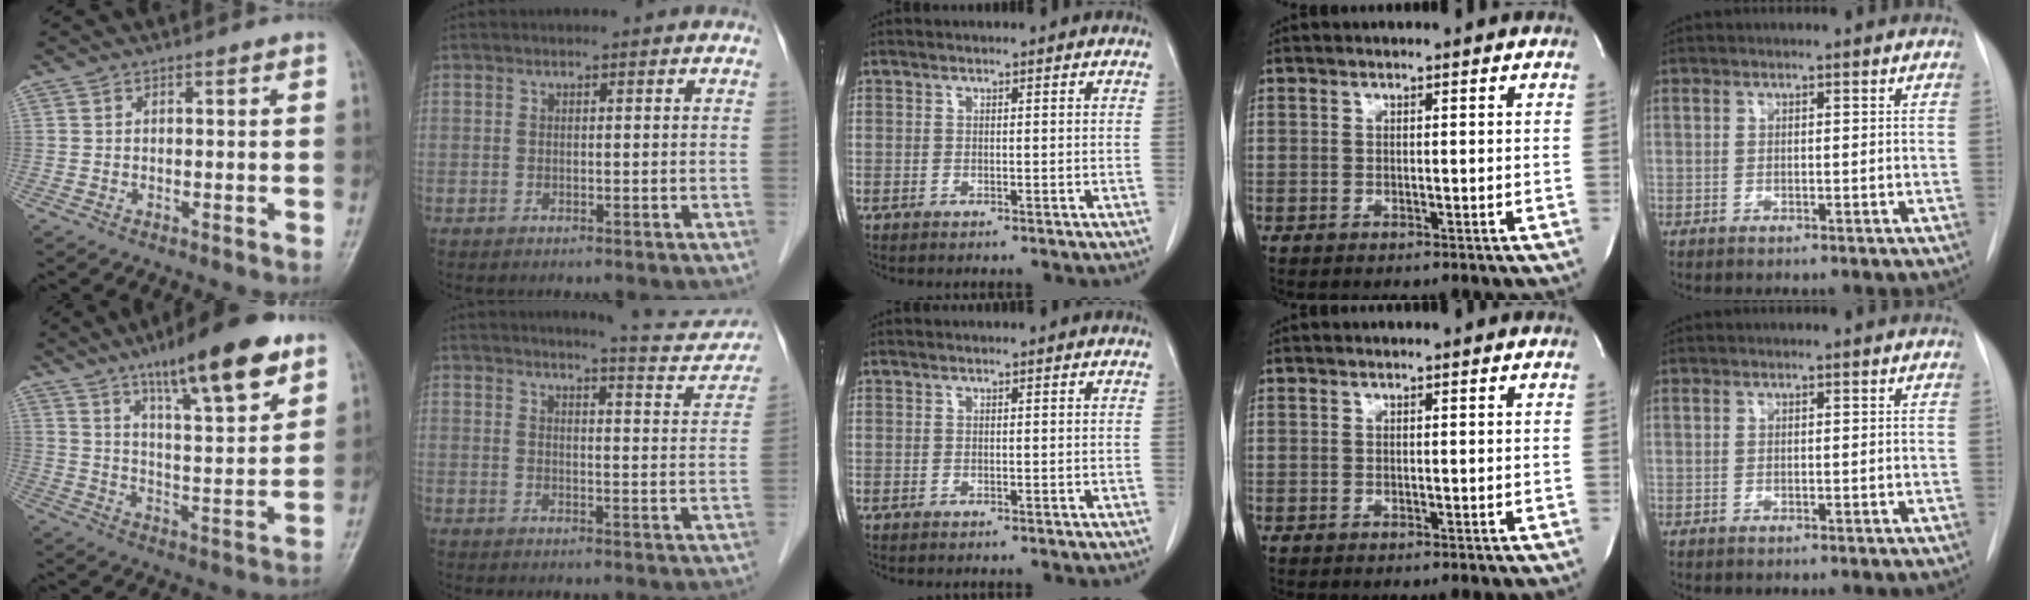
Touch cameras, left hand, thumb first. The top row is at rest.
{"thumb": {"total": 18.1, "force": [11.2, 4.4, 13.6], "torque": [-0.185, -0.051, 0.180]}, "index": {"total": 9.2, "force": [9.0, 0.7, 2.0], "torque": [-0.019, -0.026, 0.095]}}